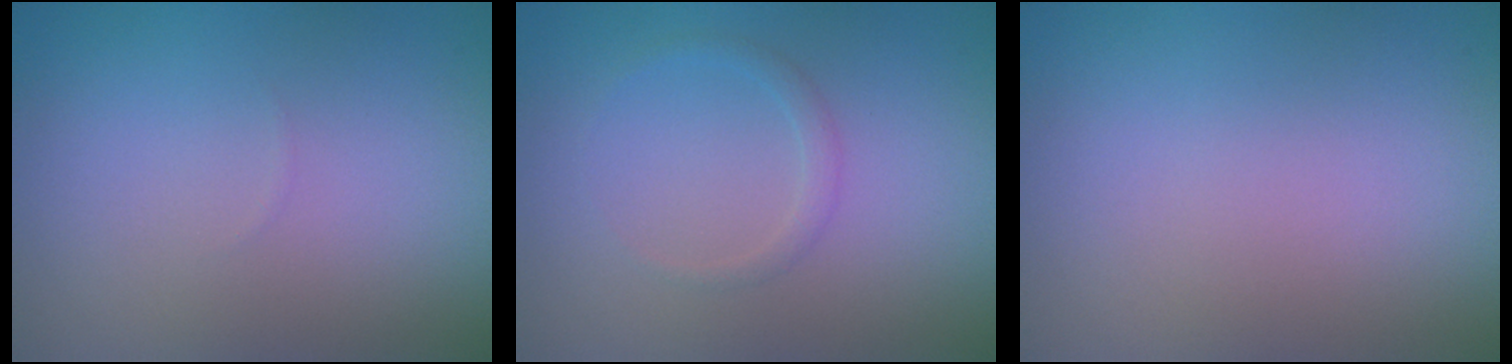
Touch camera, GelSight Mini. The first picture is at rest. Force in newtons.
{"total": 1.0, "press": 1.0, "slide": 0.1}
{"total": 0.0}